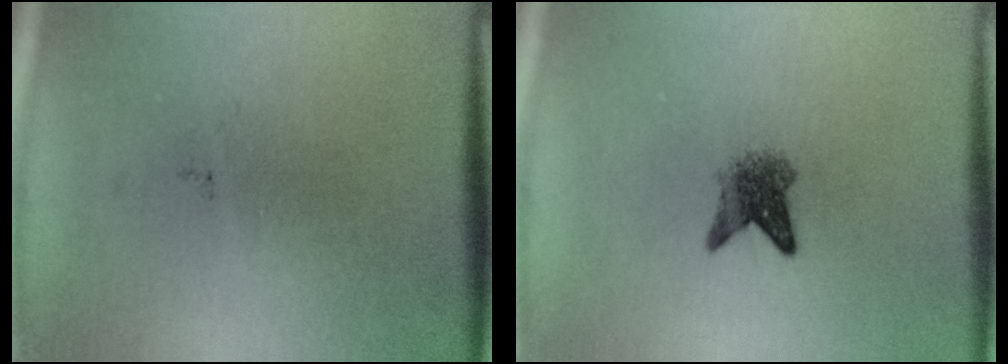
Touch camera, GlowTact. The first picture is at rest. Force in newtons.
{"total": 3.2}